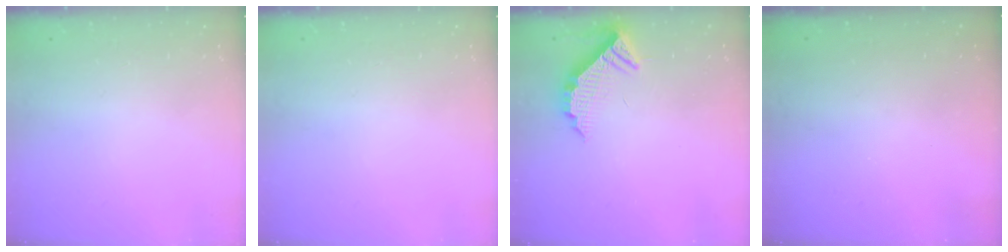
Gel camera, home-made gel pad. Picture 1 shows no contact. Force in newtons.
{"total": 0.0}
{"total": 9.6, "press": 9.6, "slide": 0.4}
{"total": 3.1, "press": 3.1, "slide": 0.1}